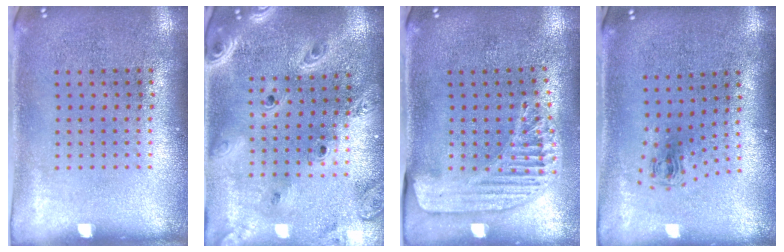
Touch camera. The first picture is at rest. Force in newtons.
{"total": 3.1, "press": 2.6, "slide": 1.7}
{"total": 1.5, "press": 1.5, "slide": 0.3}
{"total": 0.7, "press": 0.4, "slide": 0.6}